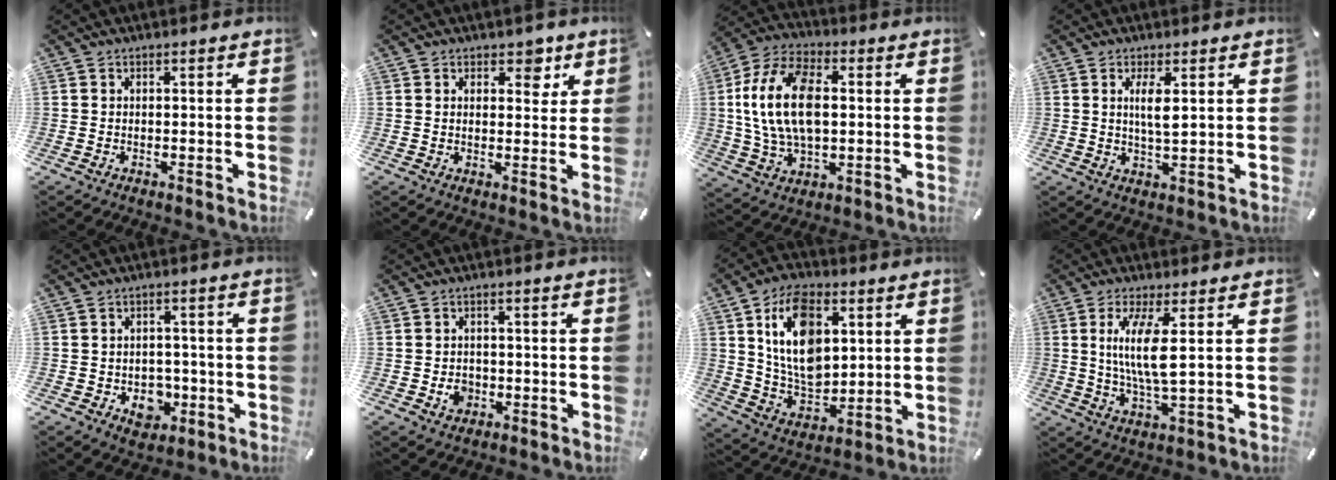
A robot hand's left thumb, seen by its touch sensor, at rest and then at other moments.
{"total": 5.1, "force": [2.8, 3.5, 2.5], "torque": [-0.011, -0.013, 0.040]}
{"total": 16.4, "force": [1.5, 10.3, 12.7], "torque": [-0.282, 0.003, 0.021]}
{"total": 4.9, "force": [1.4, 1.2, 4.5], "torque": [-0.086, -0.004, 0.021]}
{"total": 7.1, "force": [-2.0, 5.8, 3.7], "torque": [-0.028, 0.009, -0.031]}
{"total": 4.0, "force": [-1.1, 3.5, 1.7], "torque": [-0.019, 0.002, -0.019]}
{"total": 16.5, "force": [5.0, 10.8, 11.4], "torque": [-0.227, -0.001, 0.088]}
{"total": 10.4, "force": [2.0, 2.0, 10.0], "torque": [-0.216, -0.012, 0.026]}